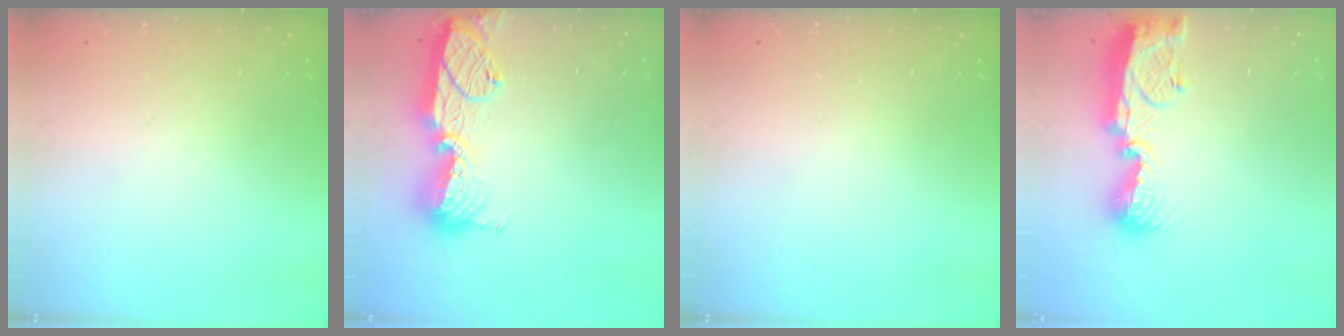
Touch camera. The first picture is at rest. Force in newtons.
{"total": 14.9, "press": 14.9, "slide": 0.9}
{"total": 0.0}
{"total": 12.8, "press": 12.7, "slide": 1.1}